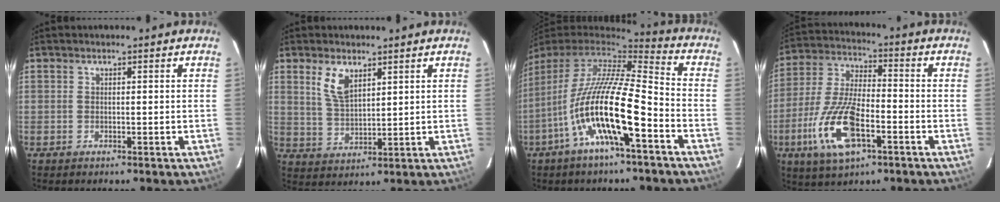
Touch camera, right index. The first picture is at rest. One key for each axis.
{"total": 6.2, "fx": 3.4, "fy": 2.8, "fz": 4.3, "tx": -0.083, "ty": 0.000, "tz": 0.073}
{"total": 18.2, "fx": -7.5, "fy": 3.4, "fz": 16.2, "tx": -0.296, "ty": -0.027, "tz": -0.145}
{"total": 15.8, "fx": -6.3, "fy": 6.2, "fz": 13.1, "tx": -0.284, "ty": -0.011, "tz": -0.119}